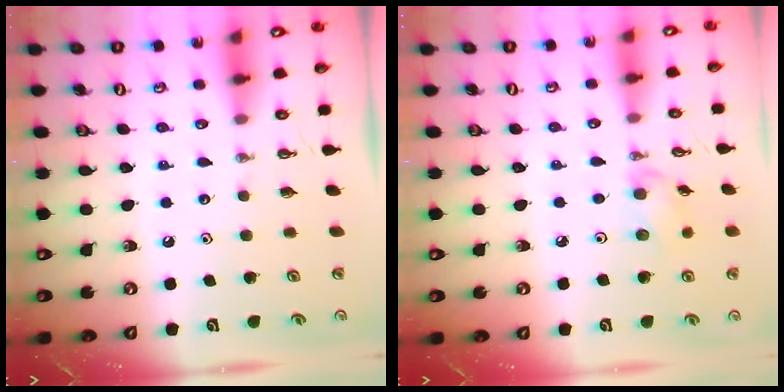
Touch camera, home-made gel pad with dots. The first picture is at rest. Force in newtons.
{"total": 5.8, "press": 5.7, "slide": 1.4}